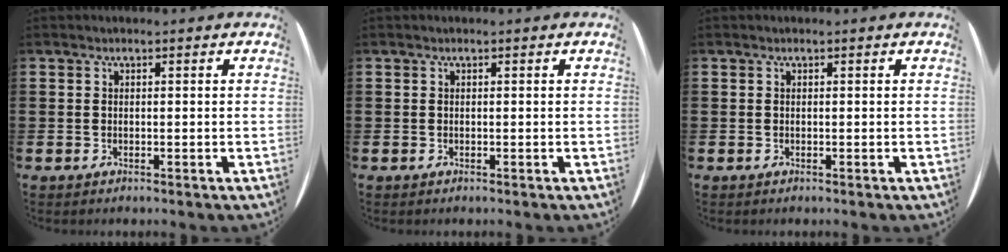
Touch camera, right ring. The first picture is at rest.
{"total": 0.0}
{"total": 0.0}